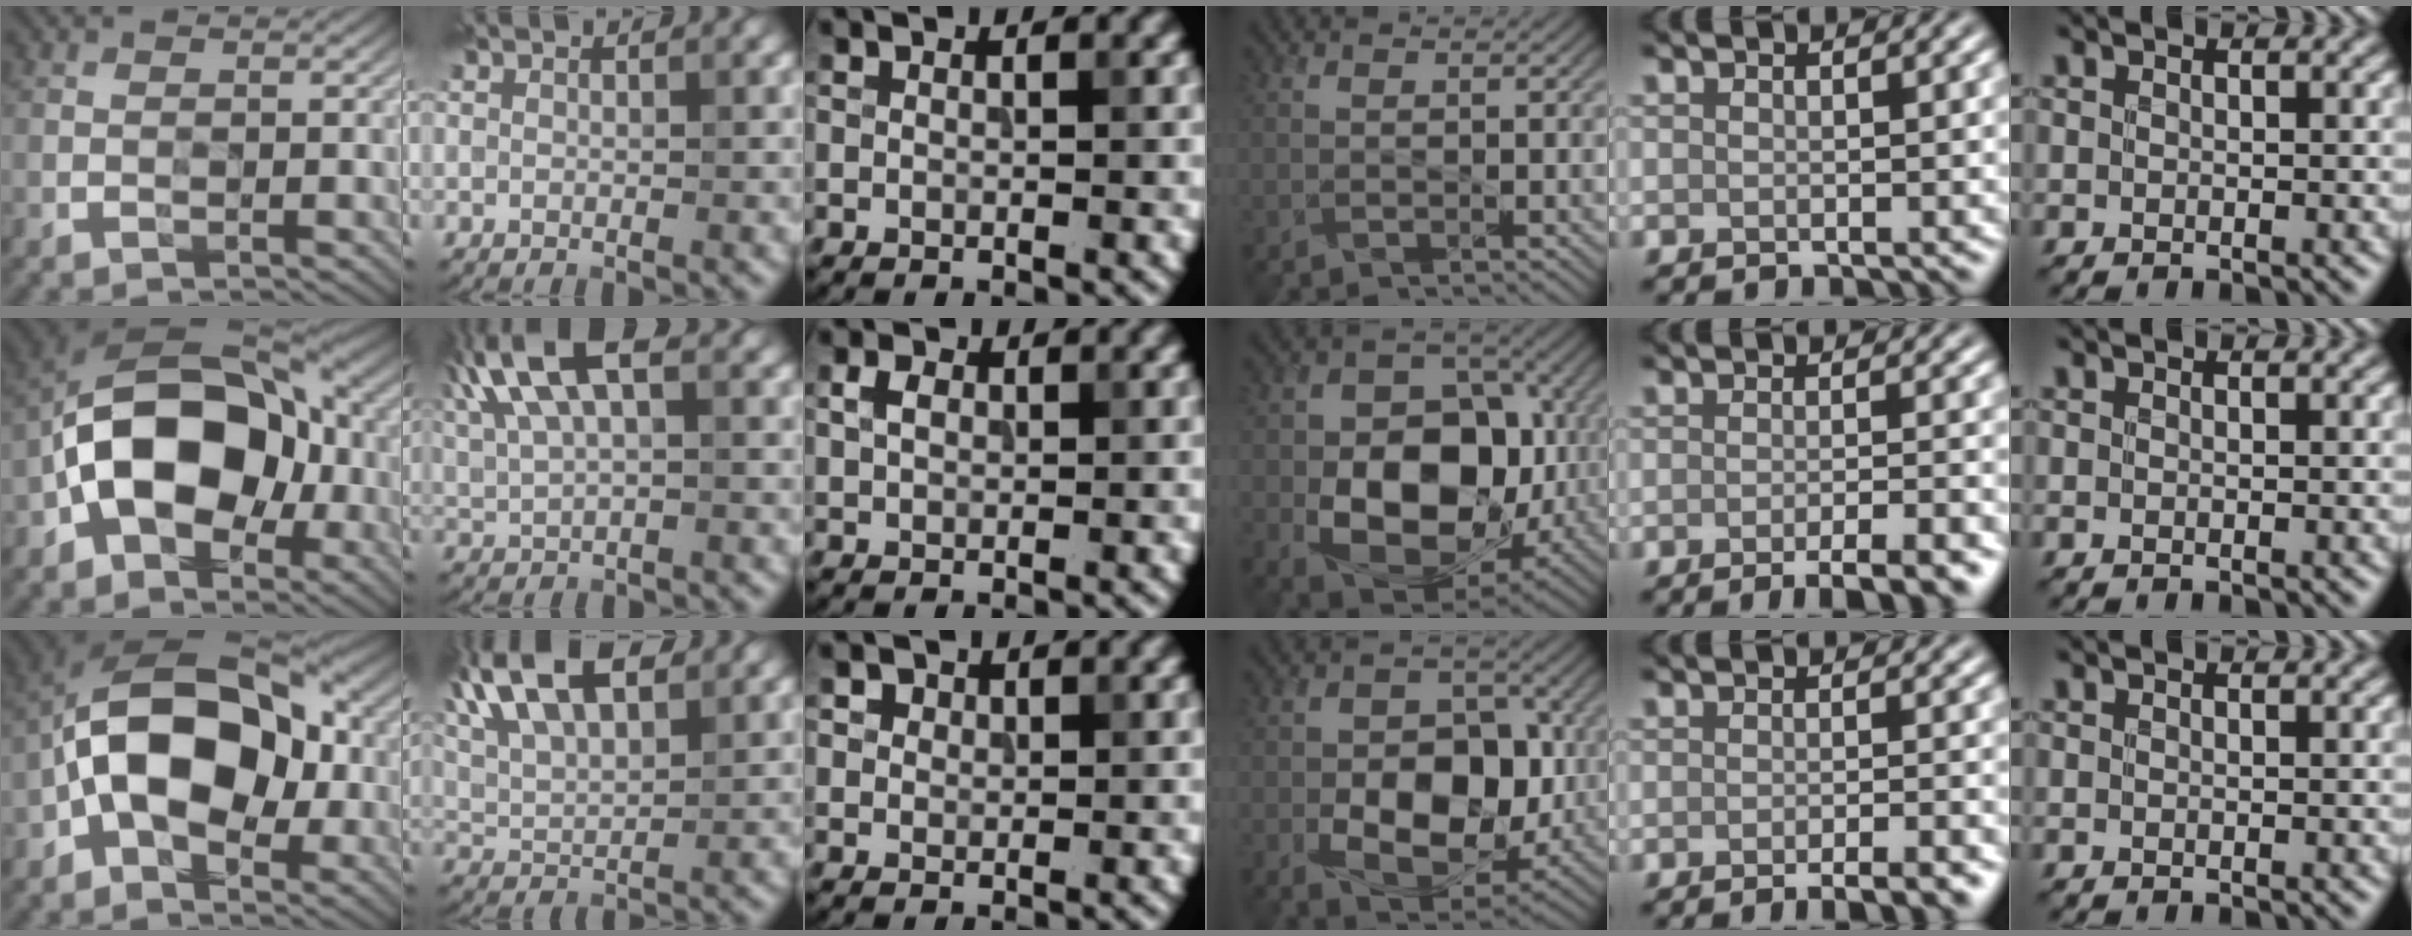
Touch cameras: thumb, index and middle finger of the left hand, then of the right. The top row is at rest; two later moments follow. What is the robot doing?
{"motion": "wipe", "object": "bowl"}